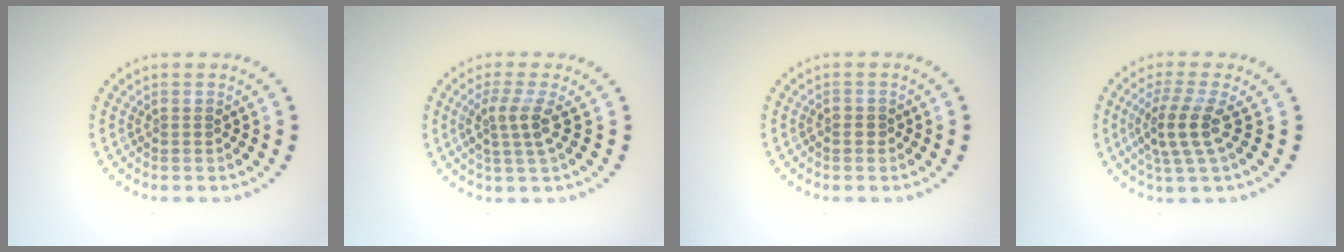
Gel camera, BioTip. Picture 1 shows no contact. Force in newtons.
{"total": 2.7, "press": 1.9, "slide": 1.8}
{"total": 0.5, "press": 0.4, "slide": 0.3}
{"total": 3.4, "press": 2.8, "slide": 2.0}